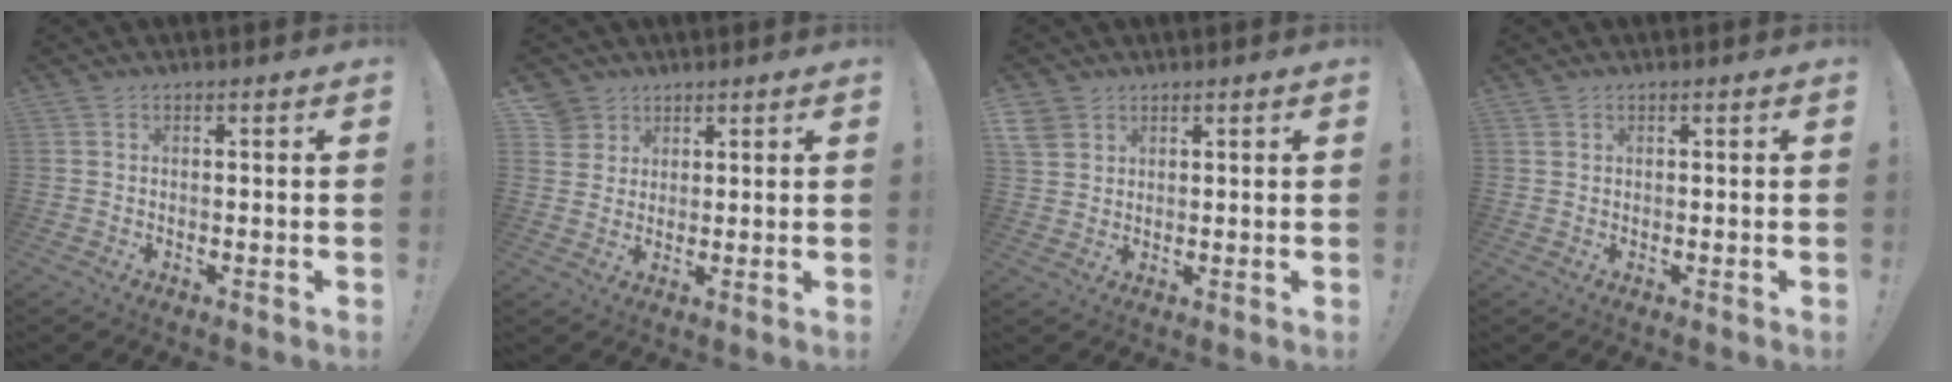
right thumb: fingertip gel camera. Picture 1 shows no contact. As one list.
[{"total": 5.2, "force": [3.1, 4.1, 0.7], "torque": [-0.009, -0.018, 0.059]}, {"total": 4.2, "force": [2.6, 3.0, 1.3], "torque": [-0.018, -0.012, 0.050]}, {"total": 0.7, "force": [0.5, 0.5, 0.0], "torque": [-0.001, 0.001, 0.009]}]